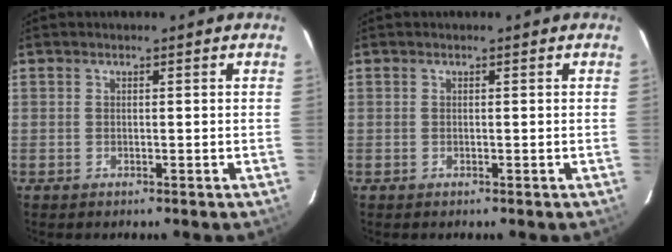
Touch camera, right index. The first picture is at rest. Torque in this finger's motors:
{"motor_torque": [0.00, 0.00, 0.00, 0.00]}